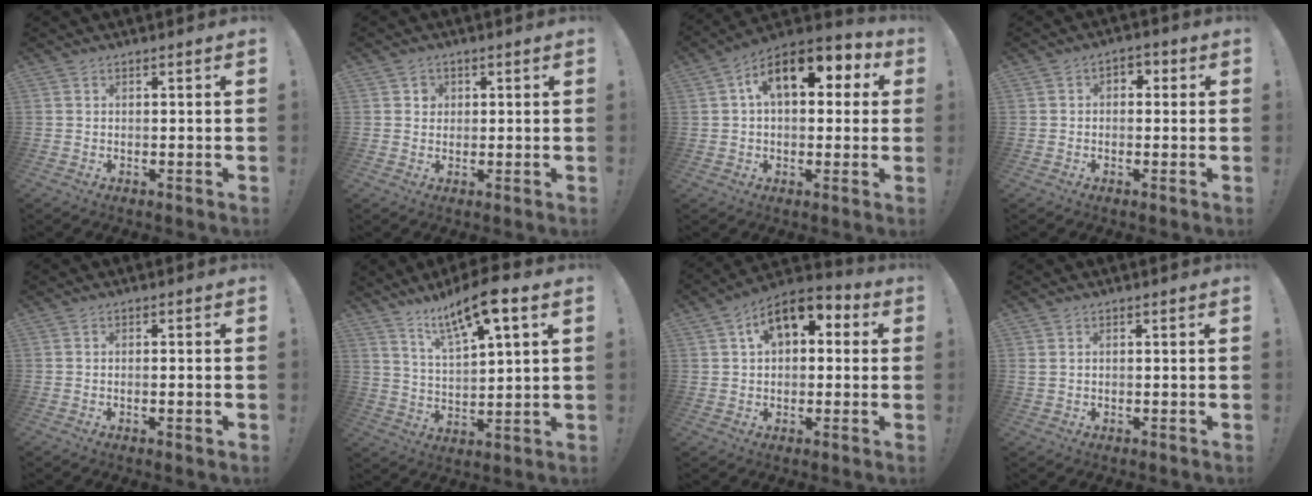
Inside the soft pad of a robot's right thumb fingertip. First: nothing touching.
{"total": 2.4, "force": [0.7, 2.2, 0.5], "torque": [-0.003, -0.002, 0.010]}
{"total": 14.5, "force": [5.0, 7.8, 11.1], "torque": [-0.172, -0.004, 0.084]}
{"total": 3.1, "force": [-1.0, 2.4, 1.7], "torque": [-0.020, 0.008, -0.020]}
{"total": 1.4, "force": [-0.4, -0.1, 1.4], "torque": [-0.023, 0.000, -0.007]}
{"total": 12.5, "force": [8.2, 2.9, 9.0], "torque": [-0.150, -0.040, 0.134]}
{"total": 11.0, "force": [4.4, 6.5, 7.6], "torque": [-0.118, -0.005, 0.082]}
{"total": 1.0, "force": [0.5, 0.5, 0.7], "torque": [-0.016, 0.002, 0.010]}